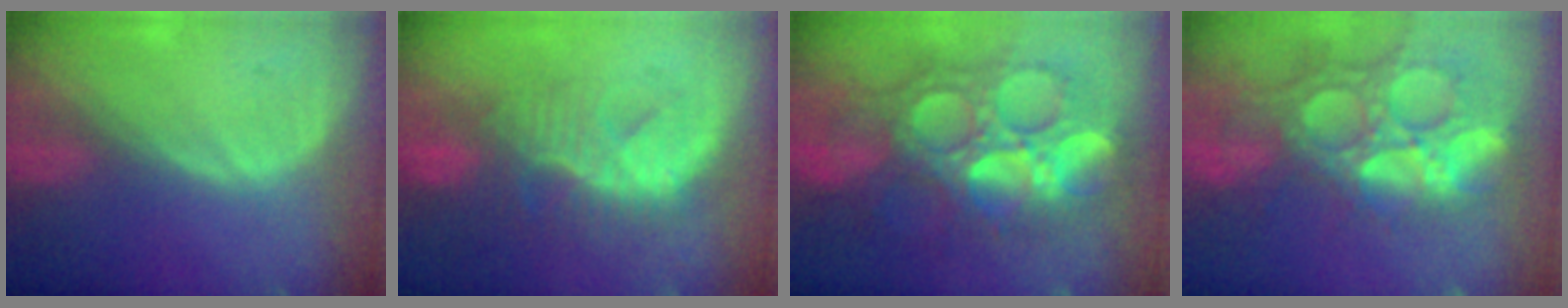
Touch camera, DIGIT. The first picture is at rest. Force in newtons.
{"total": 9.6, "press": 9.0, "slide": 3.3}
{"total": 13.6, "press": 13.5, "slide": 1.5}
{"total": 14.7, "press": 12.1, "slide": 8.3}